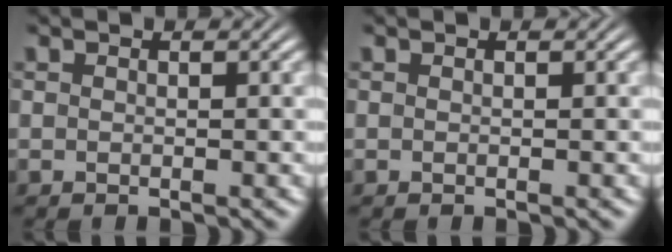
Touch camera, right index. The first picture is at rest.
{"total": 0.0}